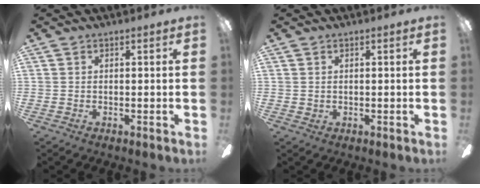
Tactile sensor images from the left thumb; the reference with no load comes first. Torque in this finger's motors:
{"motor_torque": [-0.10, 0.11, -0.24, 0.13, 0.00]}